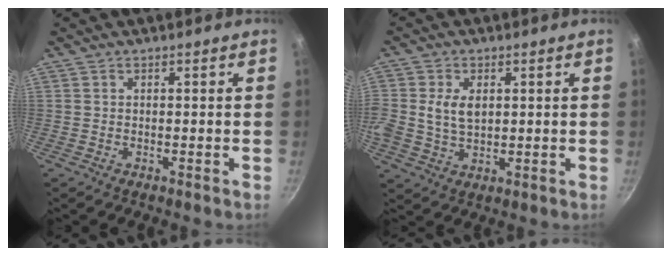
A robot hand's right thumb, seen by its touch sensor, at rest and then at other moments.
{"total": 6.5, "force": [1.0, 4.4, 4.6], "torque": [-0.084, -0.001, 0.020]}